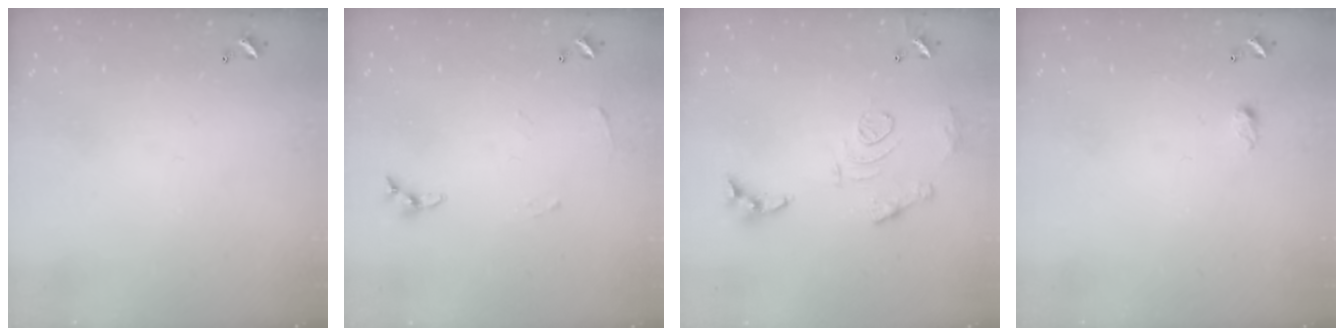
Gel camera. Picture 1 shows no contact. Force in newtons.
{"total": 4.5, "press": 4.5, "slide": 0.1}
{"total": 10.7, "press": 10.7, "slide": 0.7}
{"total": 5.4, "press": 5.3, "slide": 0.7}